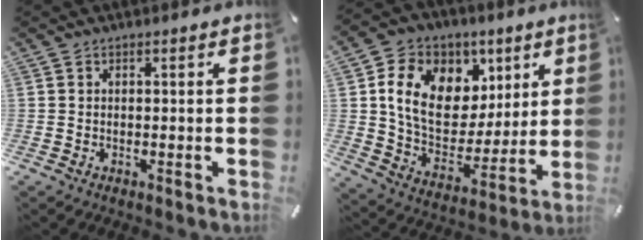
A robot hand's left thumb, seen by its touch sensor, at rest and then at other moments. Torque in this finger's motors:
{"motor_torque": [2.04, 2.02, 1.93, -0.84, 0.24]}